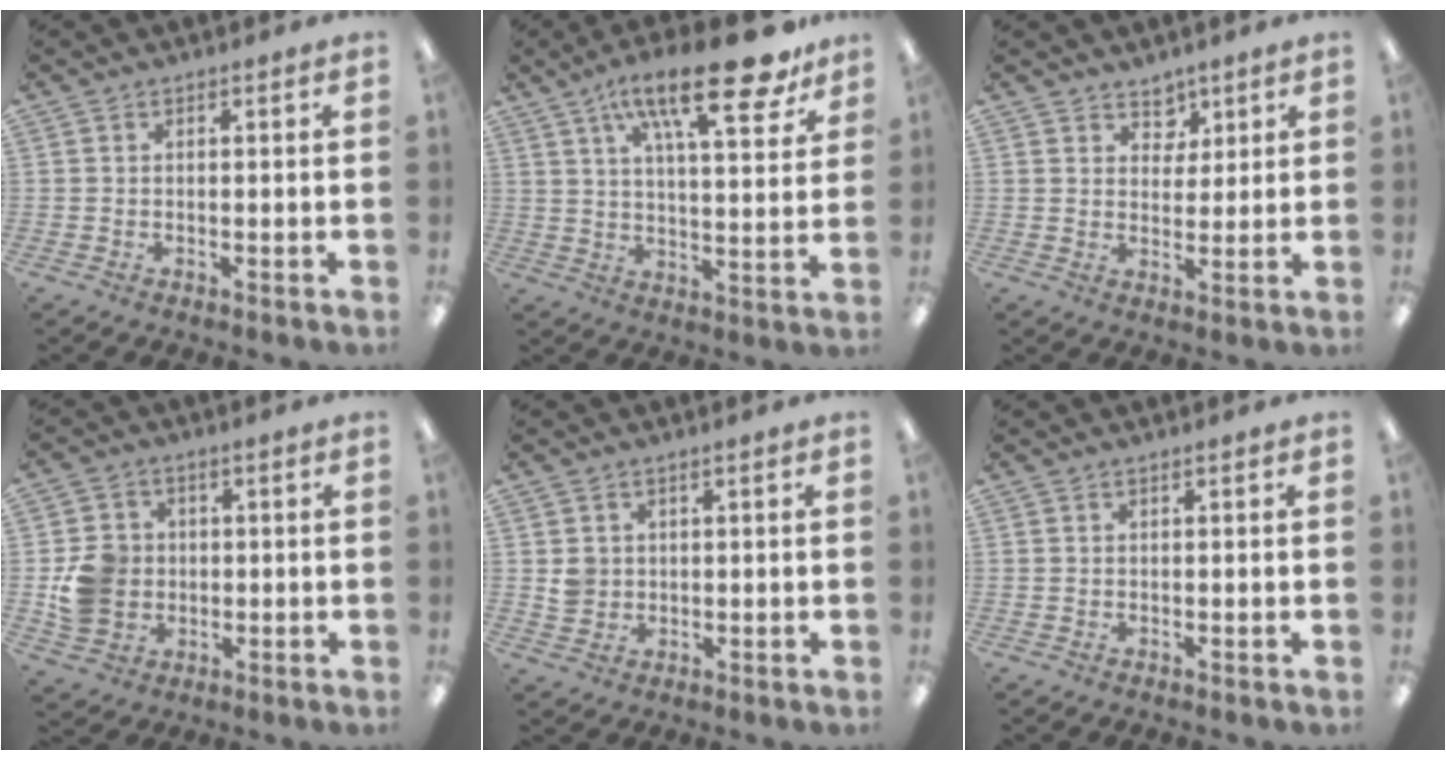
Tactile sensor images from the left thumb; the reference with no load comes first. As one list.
[{"total": 21.2, "force": [12.7, 6.9, 15.6], "torque": [-0.230, -0.066, 0.198]}, {"total": 5.1, "force": [3.8, 3.4, 0.5], "torque": [0.004, -0.025, 0.067]}, {"total": 8.6, "force": [-0.2, 7.8, 3.7], "torque": [-0.067, 0.014, 0.001]}, {"total": 3.2, "force": [0.8, 3.0, 0.8], "torque": [-0.013, 0.002, 0.014]}, {"total": 0.0}]